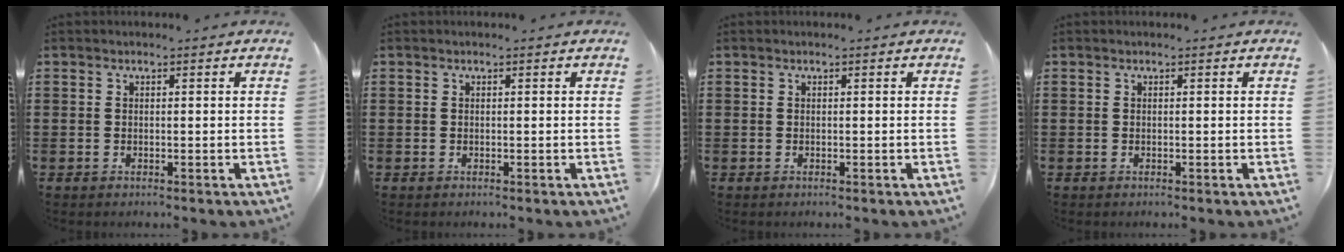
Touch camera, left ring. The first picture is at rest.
{"total": 0.0}
{"total": 0.0}
{"total": 0.0}